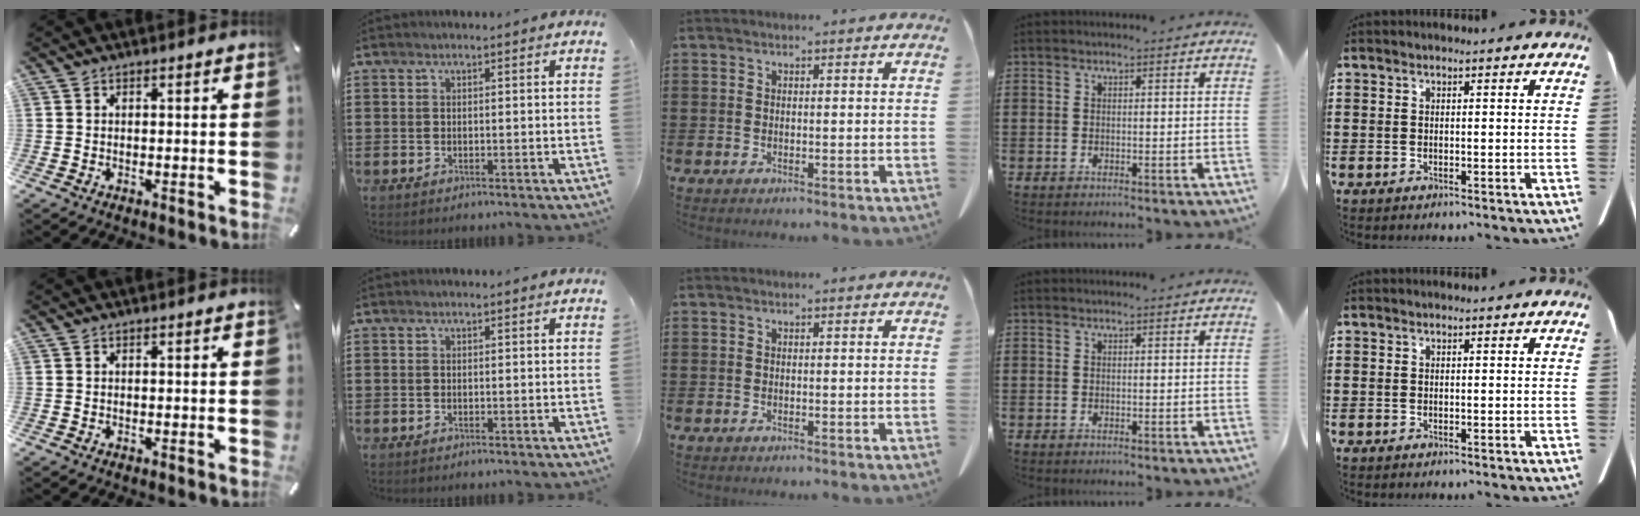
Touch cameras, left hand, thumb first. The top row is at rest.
{}